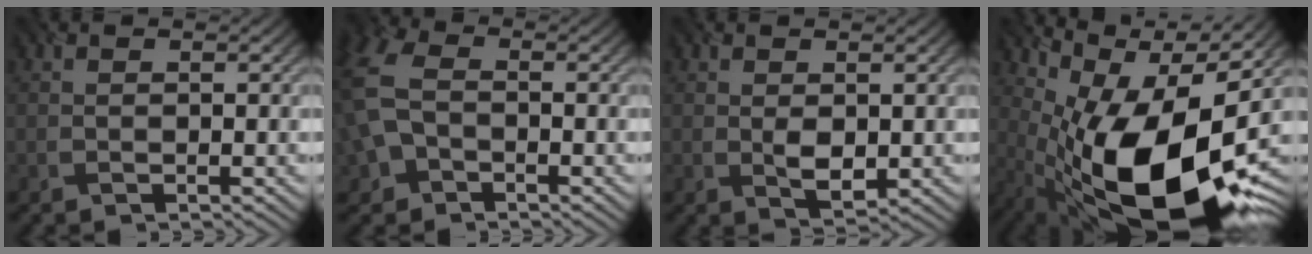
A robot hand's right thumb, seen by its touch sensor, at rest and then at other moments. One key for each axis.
{"total": 9.2, "fx": -1.9, "fy": 6.7, "fz": 6.0, "tx": -0.174, "ty": -0.003, "tz": -0.043}
{"total": 2.5, "fx": 0.2, "fy": 1.4, "fz": 2.1, "tx": -0.040, "ty": -0.006, "tz": 0.009}
{"total": 18.3, "fx": -2.0, "fy": 8.3, "fz": 16.2, "tx": -0.270, "ty": -0.027, "tz": -0.021}